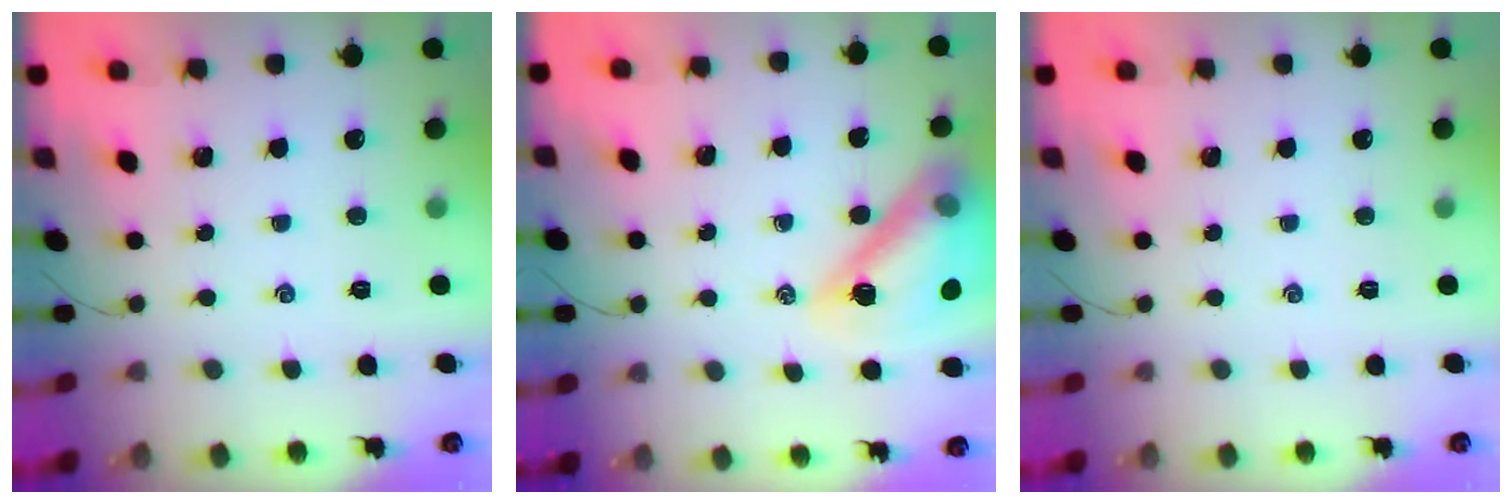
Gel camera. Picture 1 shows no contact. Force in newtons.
{"total": 20.1, "press": 19.8, "slide": 3.2}
{"total": 0.0}